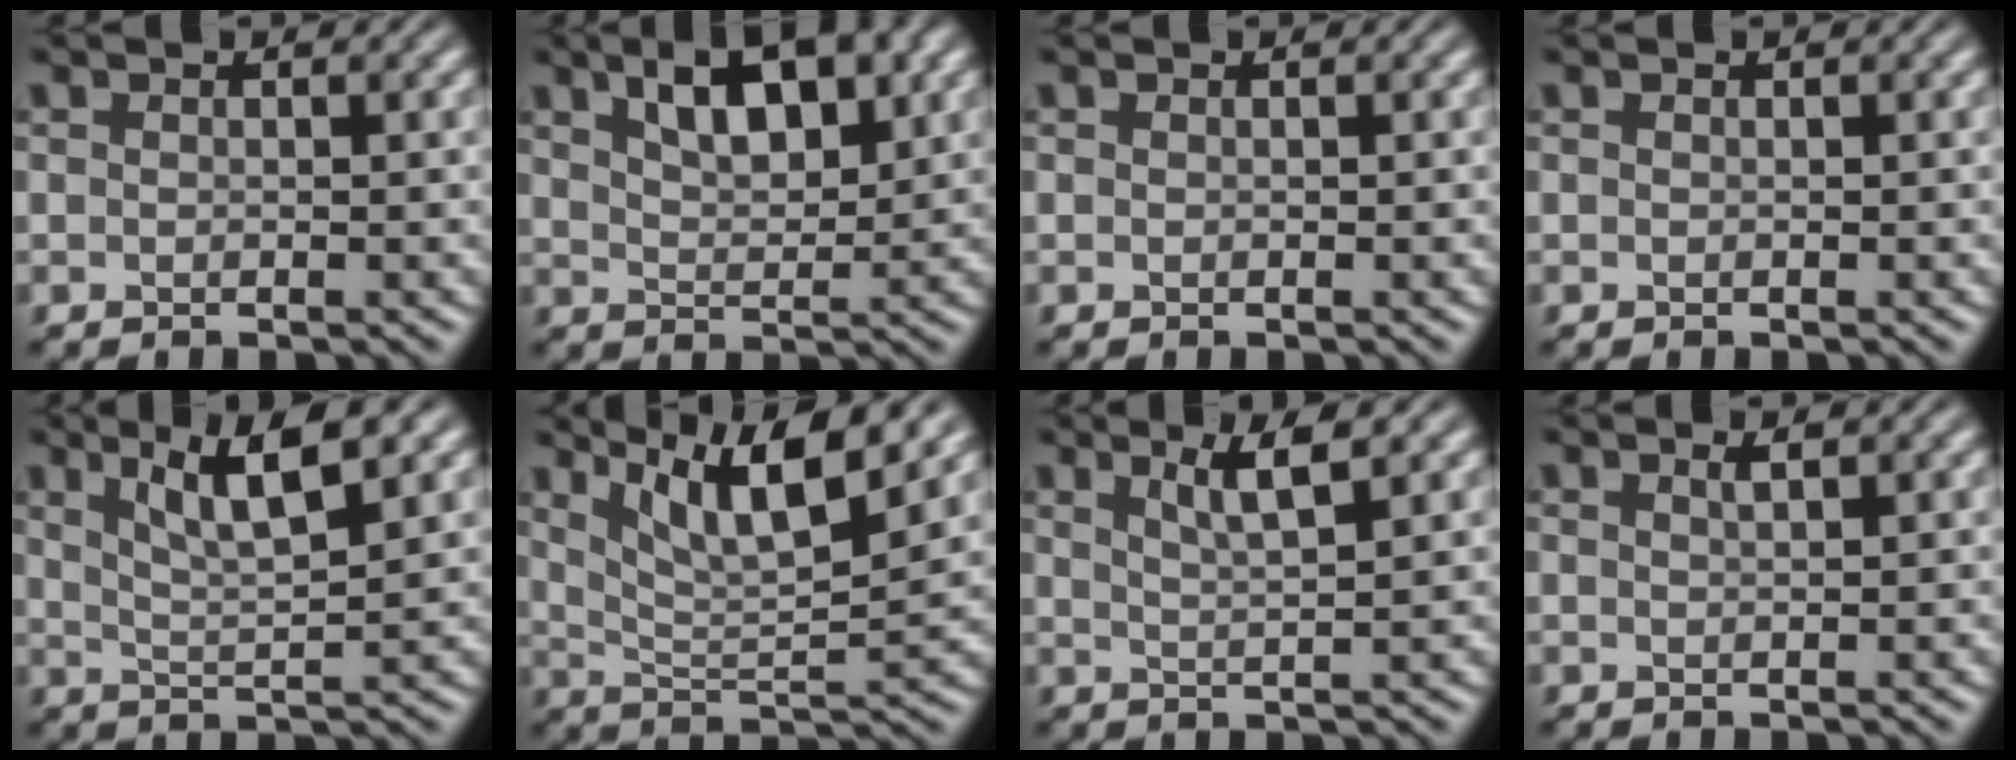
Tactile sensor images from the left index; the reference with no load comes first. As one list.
[{"total": 6.3, "force": [3.4, 2.5, 4.6], "torque": [-0.077, 0.007, 0.056]}, {"total": 0.0}, {"total": 0.0}, {"total": 5.8, "force": [3.0, 1.3, 4.8], "torque": [-0.079, 0.004, 0.053]}, {"total": 8.2, "force": [5.2, 2.0, 6.0], "torque": [-0.096, 0.008, 0.087]}, {"total": 3.3, "force": [1.8, 0.6, 2.7], "torque": [-0.035, 0.002, 0.031]}, {"total": 0.9, "force": [0.6, 0.2, 0.7], "torque": [-0.010, 0.002, 0.009]}]